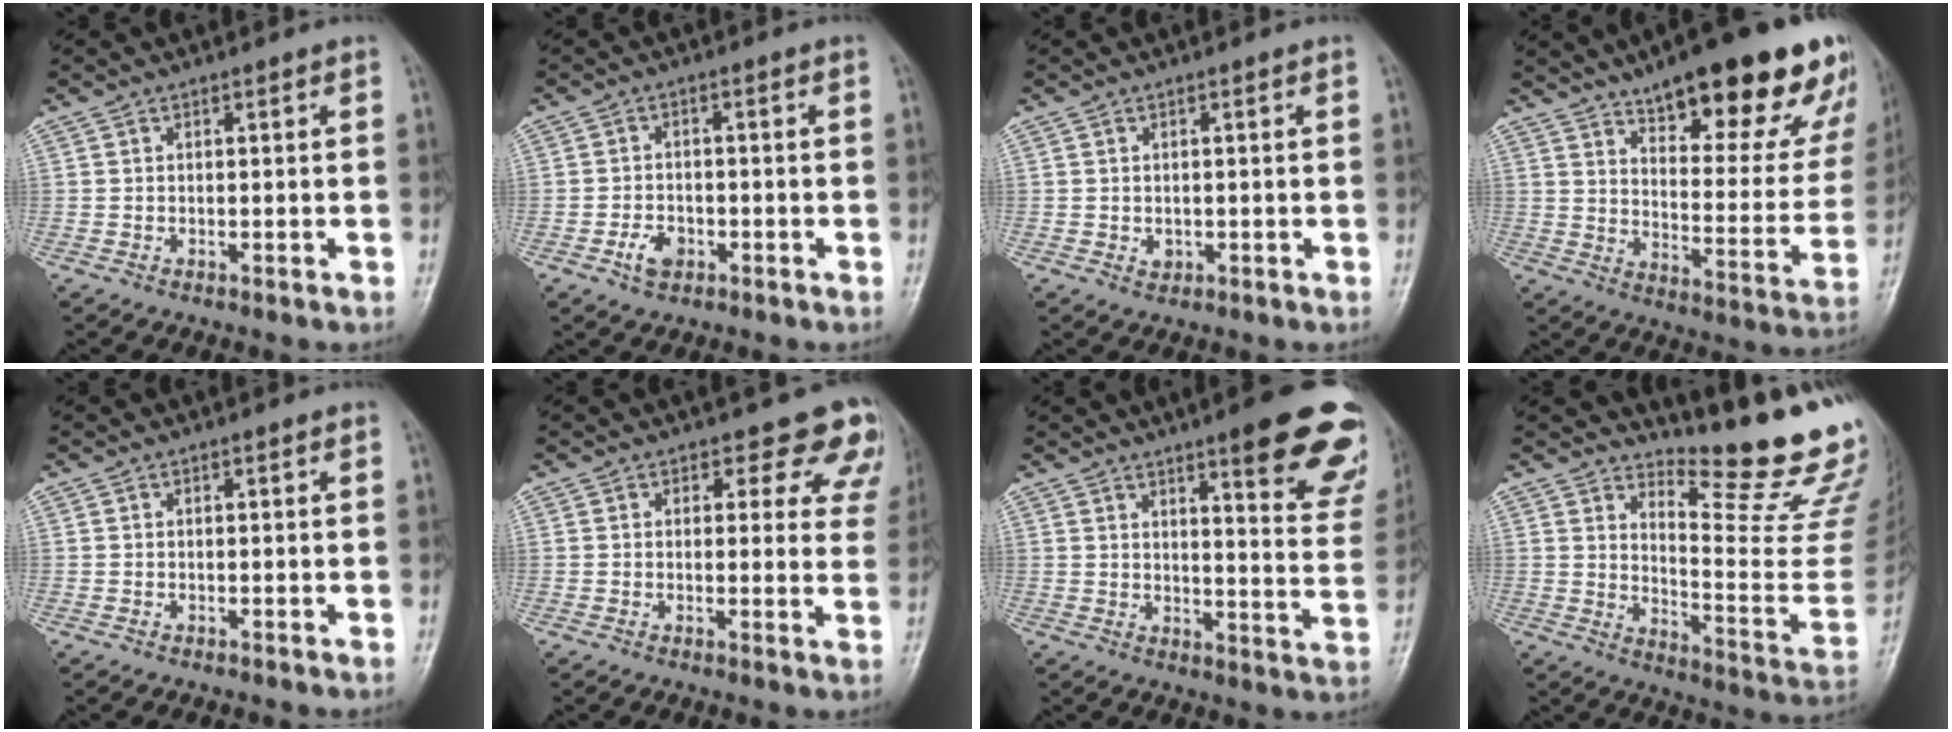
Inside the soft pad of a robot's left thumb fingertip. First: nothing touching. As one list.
[{"total": 3.9, "force": [-1.8, 2.7, 2.2], "torque": [-0.032, 0.009, -0.032]}, {"total": 1.5, "force": [-0.2, 1.3, 0.8], "torque": [-0.007, 0.000, 0.001]}, {"total": 28.3, "force": [18.5, 9.2, 19.3], "torque": [-0.218, -0.067, 0.256]}, {"total": 0.0}, {"total": 9.7, "force": [7.8, 5.0, 2.8], "torque": [0.028, -0.037, 0.056]}, {"total": 19.1, "force": [11.8, 4.1, 14.5], "torque": [-0.147, -0.058, 0.142]}, {"total": 19.3, "force": [16.5, 3.0, 9.7], "torque": [-0.101, -0.185, 0.220]}]